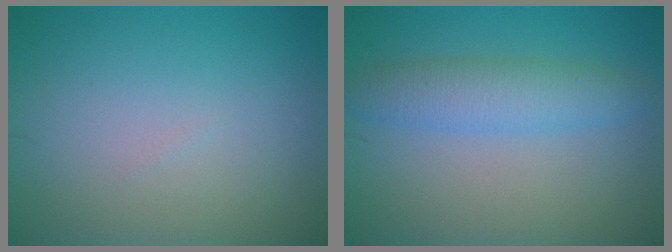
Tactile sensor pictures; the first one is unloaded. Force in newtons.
{"total": 3.7, "press": 3.7, "slide": 0.1}